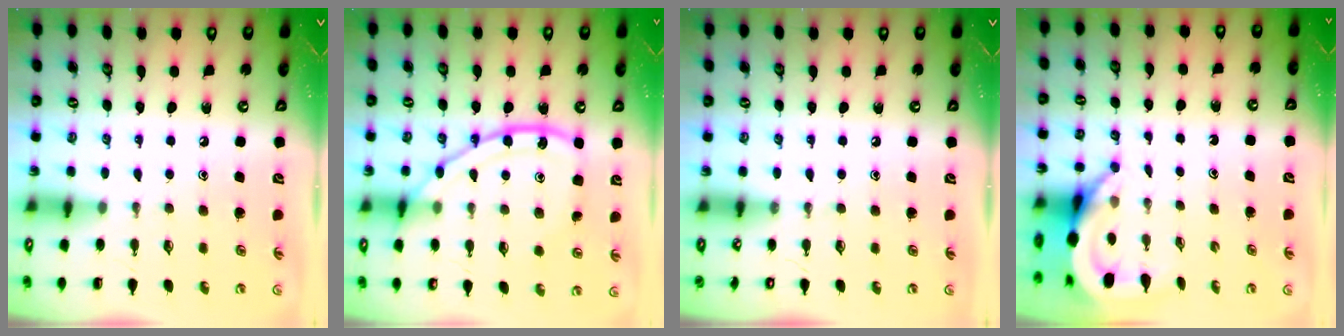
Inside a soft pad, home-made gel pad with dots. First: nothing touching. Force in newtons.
{"total": 13.0, "press": 13.0, "slide": 0.3}
{"total": 0.0}
{"total": 5.9, "press": 5.9, "slide": 0.4}